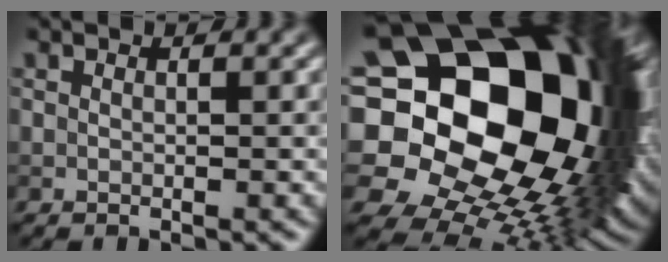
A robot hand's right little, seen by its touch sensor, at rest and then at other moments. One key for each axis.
{"total": 23.3, "fx": 3.8, "fy": 17.5, "fz": 15.0, "tx": -0.301, "ty": -0.013, "tz": 0.074}